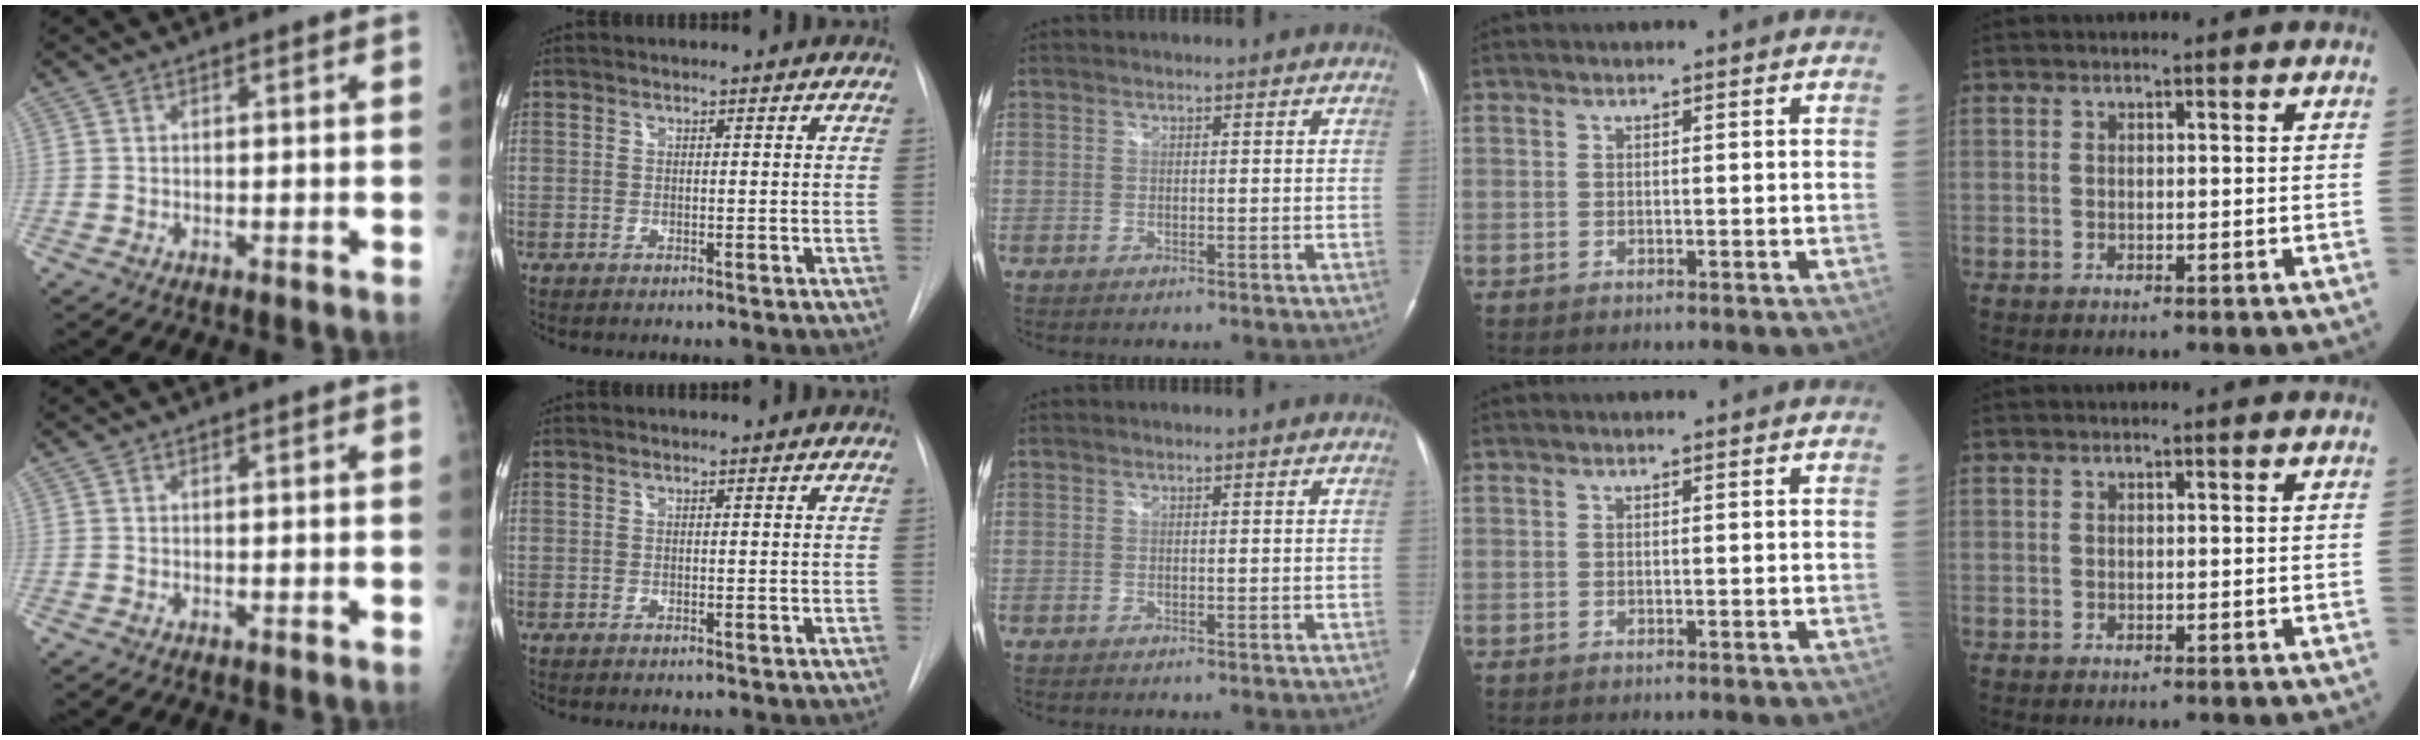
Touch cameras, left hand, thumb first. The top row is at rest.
{}